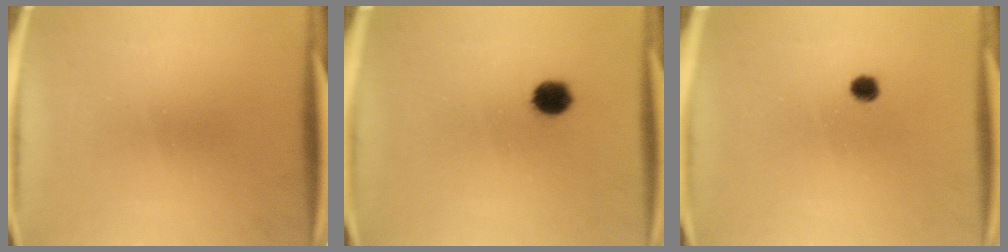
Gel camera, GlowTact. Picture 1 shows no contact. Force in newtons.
{"total": 4.6}
{"total": 1.4}